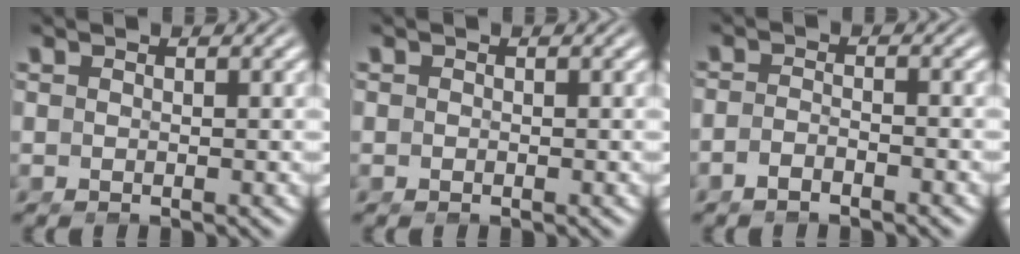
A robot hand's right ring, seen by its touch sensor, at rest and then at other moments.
{"total": 0.0}
{"total": 1.9, "force": [-1.8, 0.1, 0.7], "torque": [-0.015, -0.006, -0.032]}